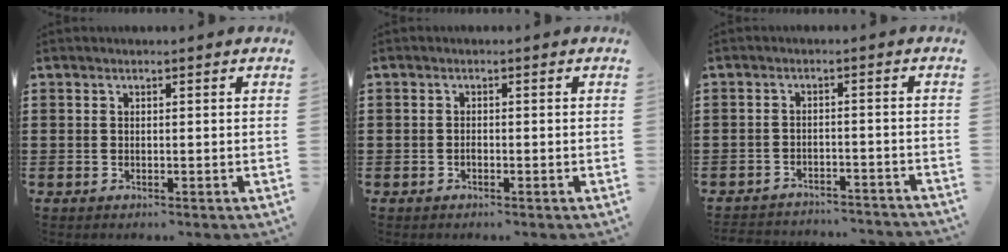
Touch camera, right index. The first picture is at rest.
{"total": 0.6, "force": [-0.3, 0.4, 0.4], "torque": [-0.010, -0.003, -0.006]}
{"total": 2.9, "force": [-2.9, 0.2, 0.2], "torque": [-0.009, 0.000, -0.061]}